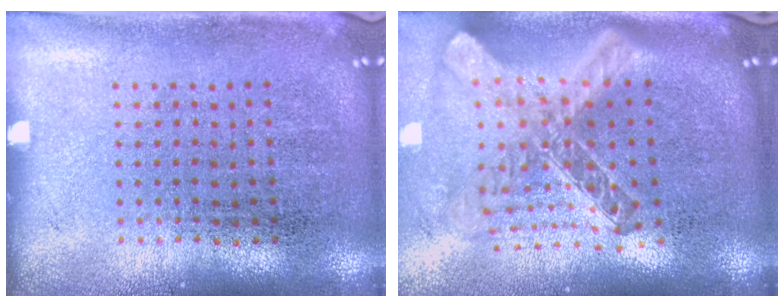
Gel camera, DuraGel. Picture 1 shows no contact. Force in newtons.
{"total": 2.7, "press": 2.0, "slide": 1.9}